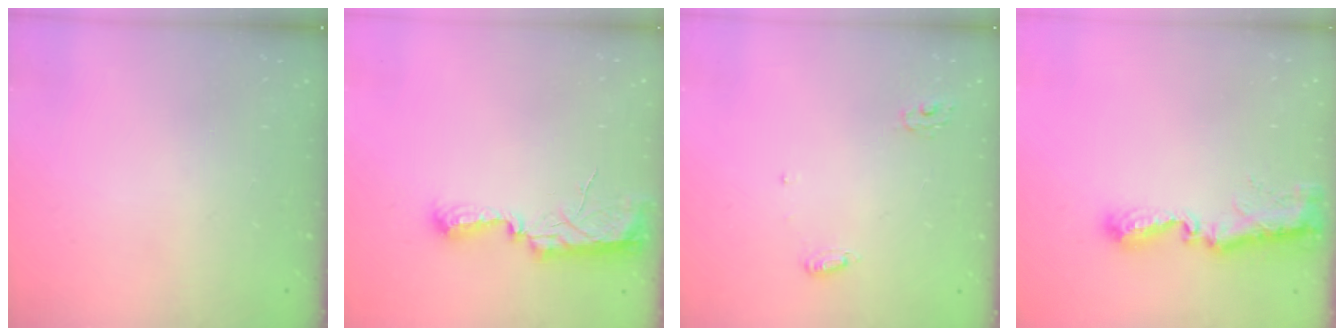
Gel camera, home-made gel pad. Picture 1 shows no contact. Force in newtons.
{"total": 10.5, "press": 9.0, "slide": 5.3}
{"total": 4.7, "press": 4.7, "slide": 0.4}
{"total": 9.2, "press": 9.2, "slide": 0.4}